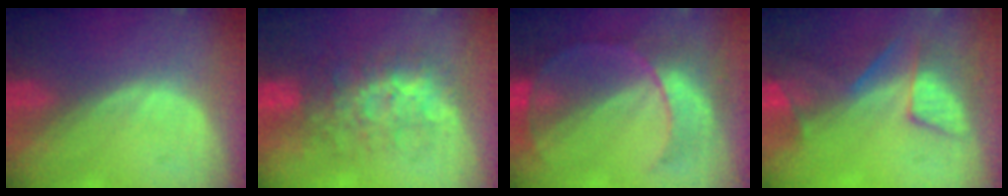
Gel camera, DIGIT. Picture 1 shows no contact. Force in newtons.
{"total": 7.8, "press": 7.7, "slide": 1.3}
{"total": 7.3, "press": 7.3, "slide": 0.2}
{"total": 8.1, "press": 7.2, "slide": 3.7}